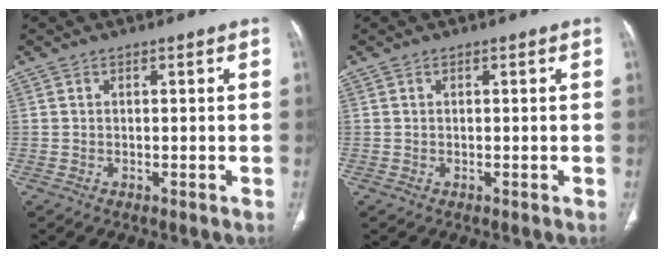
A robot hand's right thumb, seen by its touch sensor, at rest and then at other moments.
{"total": 0.0}